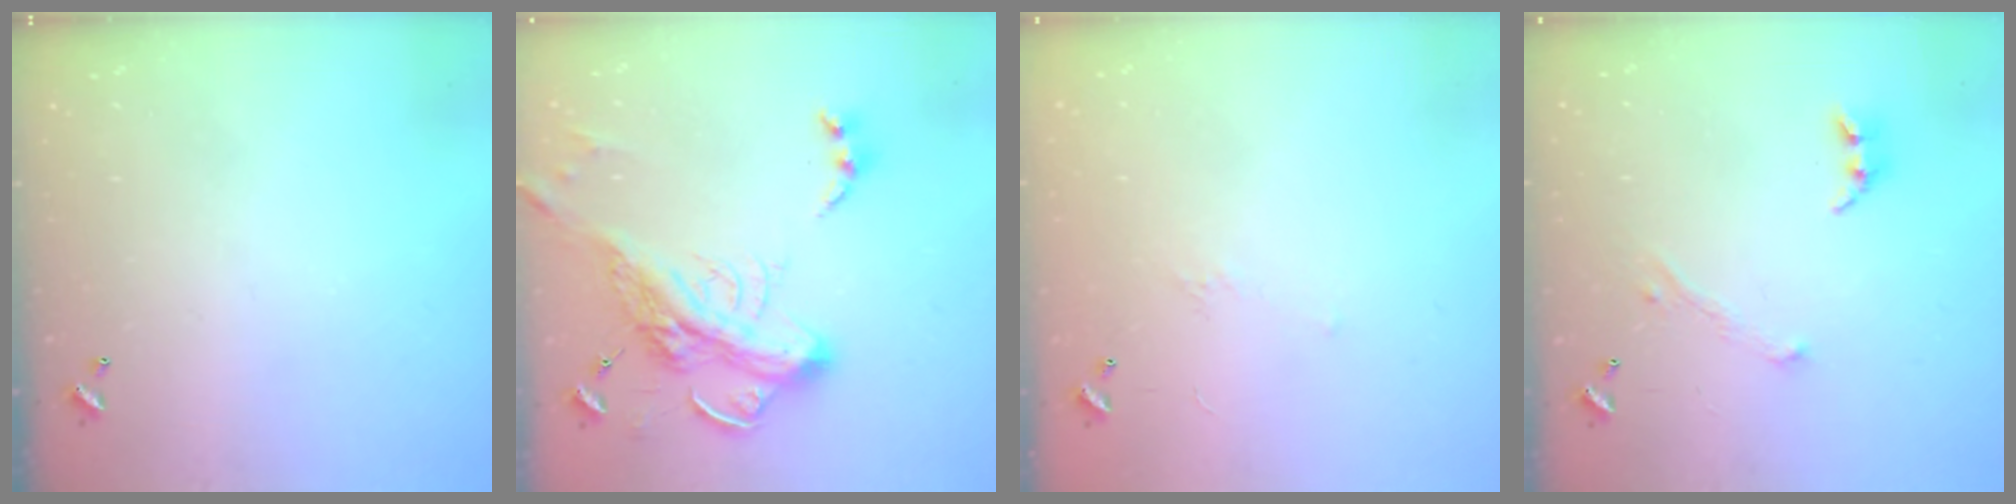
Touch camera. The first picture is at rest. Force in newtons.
{"total": 10.9, "press": 10.7, "slide": 2.2}
{"total": 5.7, "press": 5.5, "slide": 1.1}
{"total": 2.3, "press": 2.2, "slide": 0.6}